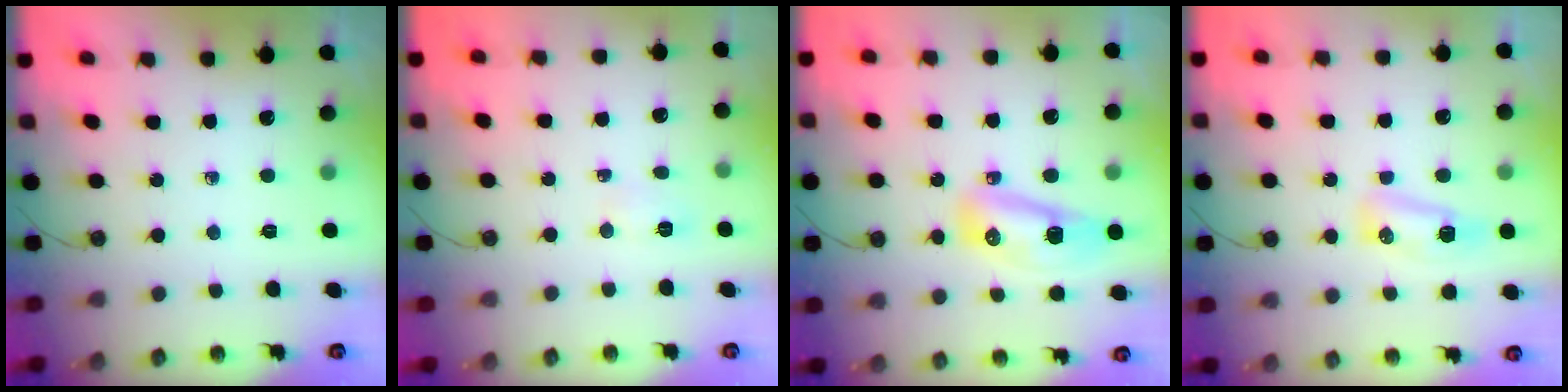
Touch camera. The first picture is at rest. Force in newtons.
{"total": 3.5, "press": 3.4, "slide": 1.0}
{"total": 17.2, "press": 12.7, "slide": 11.6}
{"total": 12.0, "press": 8.6, "slide": 8.3}